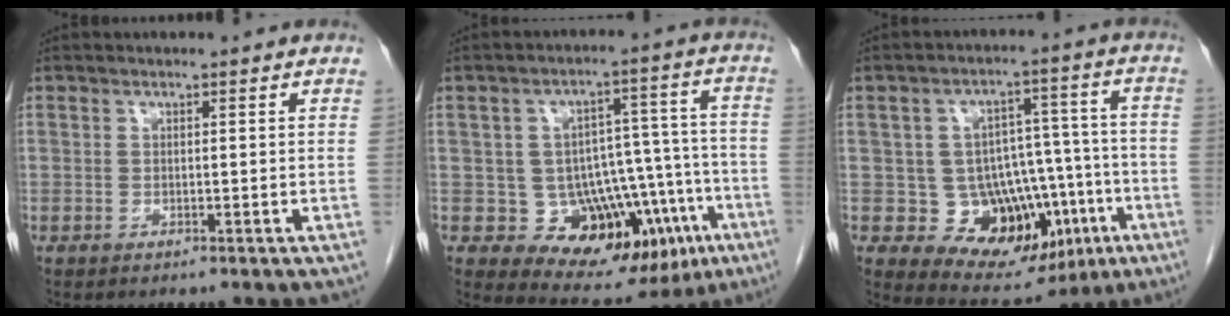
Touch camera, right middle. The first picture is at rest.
{"total": 15.0, "force": [-6.6, 9.2, 9.8], "torque": [-0.097, 0.047, -0.078]}
{"total": 13.8, "force": [-5.2, 9.7, 8.4], "torque": [-0.096, 0.040, -0.056]}